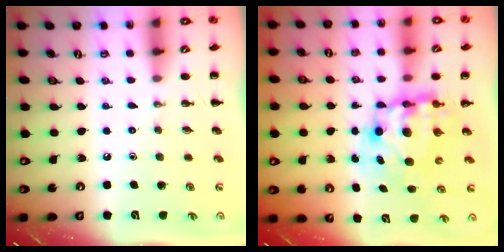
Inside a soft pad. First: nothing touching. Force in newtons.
{"total": 9.7, "press": 9.3, "slide": 3.0}